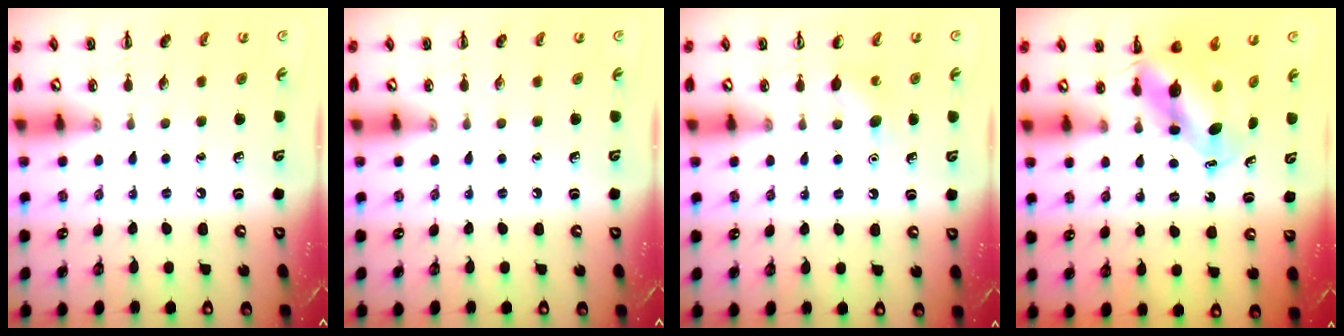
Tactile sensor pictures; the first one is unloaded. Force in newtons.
{"total": 0.0}
{"total": 5.5, "press": 5.3, "slide": 1.5}
{"total": 7.3, "press": 7.2, "slide": 0.9}